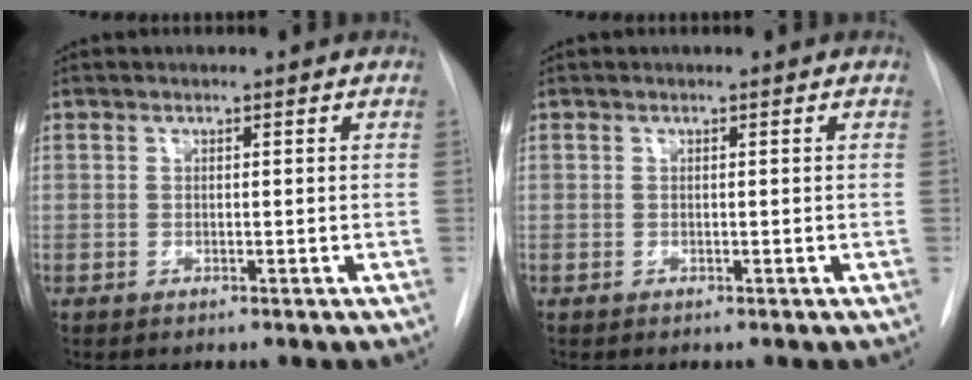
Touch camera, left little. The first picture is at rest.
{"total": 0.0}